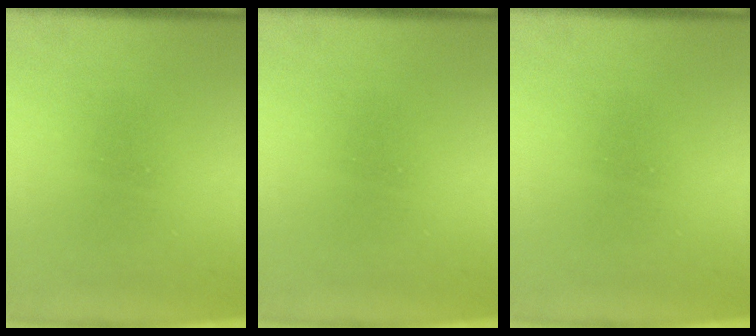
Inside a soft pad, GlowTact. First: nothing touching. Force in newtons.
{"total": 0.0}
{"total": 0.0}